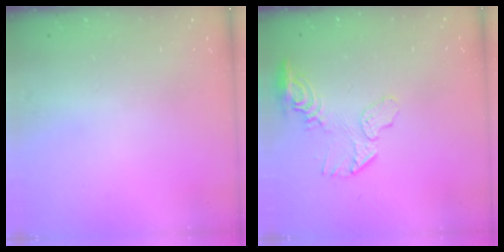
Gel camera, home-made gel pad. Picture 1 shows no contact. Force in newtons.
{"total": 10.3, "press": 10.2, "slide": 1.1}